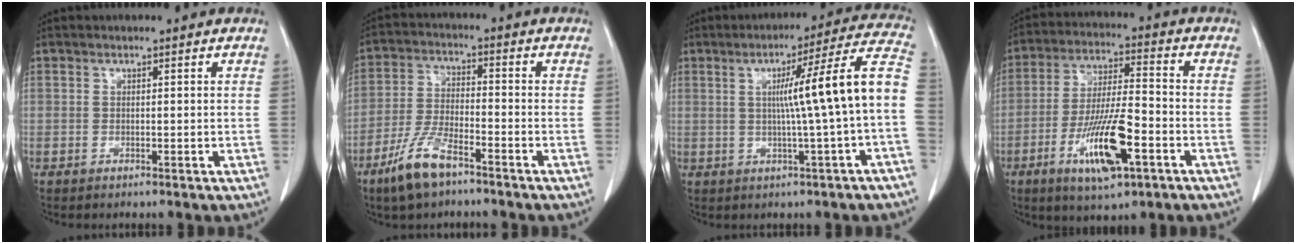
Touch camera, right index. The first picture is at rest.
{"total": 8.3, "force": [-5.7, 2.2, 5.6], "torque": [-0.124, -0.010, -0.109]}
{"total": 12.8, "force": [-0.4, -1.6, 12.6], "torque": [-0.170, 0.020, -0.009]}
{"total": 13.0, "force": [-5.4, 2.6, 11.6], "torque": [-0.220, -0.011, -0.092]}